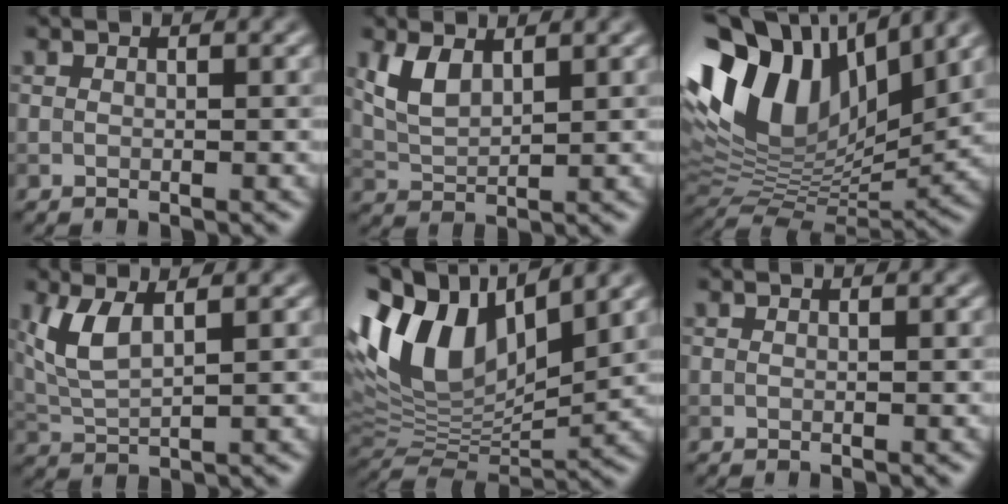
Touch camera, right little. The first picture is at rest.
{"total": 3.3, "force": [1.7, 1.5, 2.3], "torque": [-0.055, -0.001, 0.039]}
{"total": 14.7, "force": [6.3, 8.0, 10.6], "torque": [-0.217, 0.029, 0.112]}
{"total": 4.1, "force": [1.8, 1.5, 3.4], "torque": [-0.089, -0.002, 0.039]}
{"total": 11.7, "force": [5.8, 5.7, 8.5], "torque": [-0.173, 0.020, 0.101]}
{"total": 0.0}